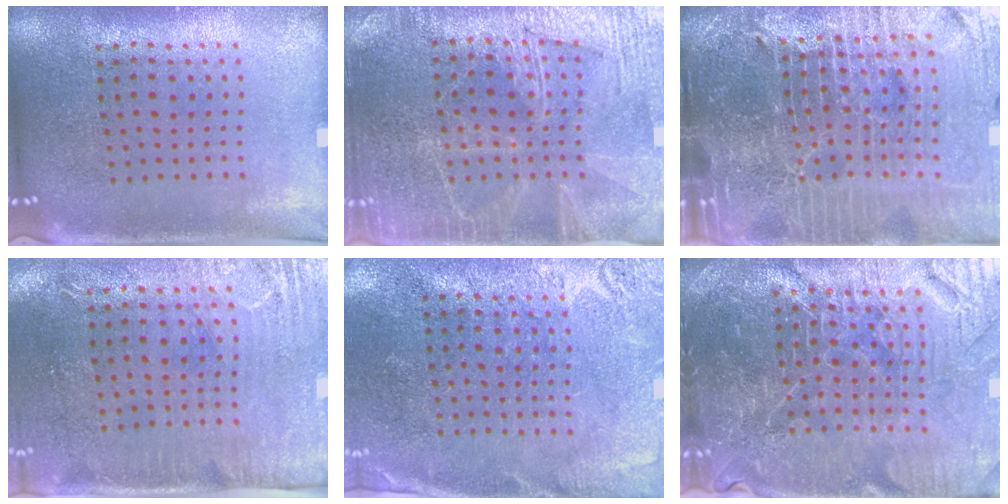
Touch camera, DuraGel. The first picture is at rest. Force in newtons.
{"total": 3.8, "press": 3.7, "slide": 1.0}
{"total": 7.3, "press": 6.3, "slide": 3.6}
{"total": 3.0, "press": 2.4, "slide": 1.7}
{"total": 2.7, "press": 2.7, "slide": 0.7}
{"total": 5.5, "press": 5.2, "slide": 1.9}